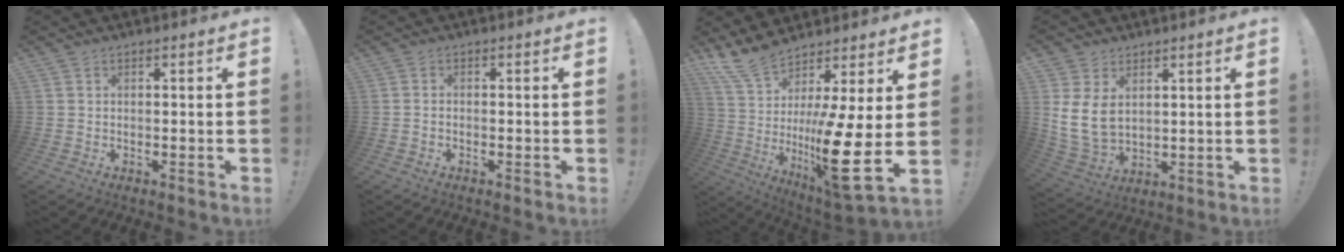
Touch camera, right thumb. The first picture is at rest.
{"total": 0.7, "force": [-0.6, 0.2, 0.3], "torque": [-0.003, 0.001, -0.012]}
{"total": 17.1, "force": [0.5, 1.6, 17.0], "torque": [-0.315, -0.049, 0.011]}
{"total": 10.2, "force": [2.9, 7.3, 6.5], "torque": [-0.135, -0.021, 0.062]}